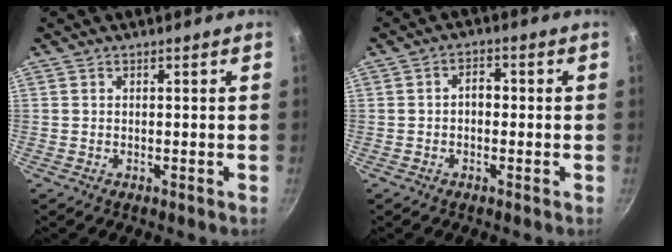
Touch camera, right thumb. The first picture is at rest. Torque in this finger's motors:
{"motor_torque": [-0.18, 0.36, -0.32, 0.05, 0.13]}